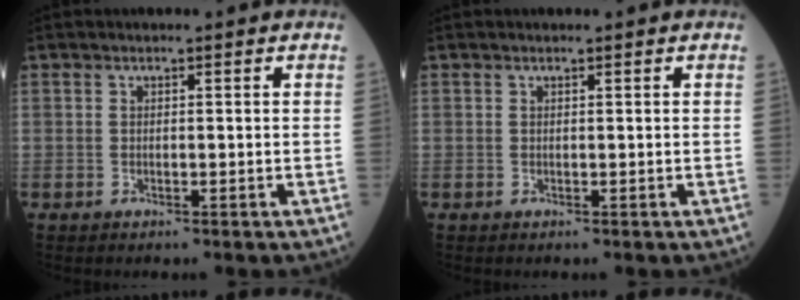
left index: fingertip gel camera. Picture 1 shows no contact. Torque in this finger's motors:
{"motor_torque": [0.01, -0.20, -0.01, -0.01]}